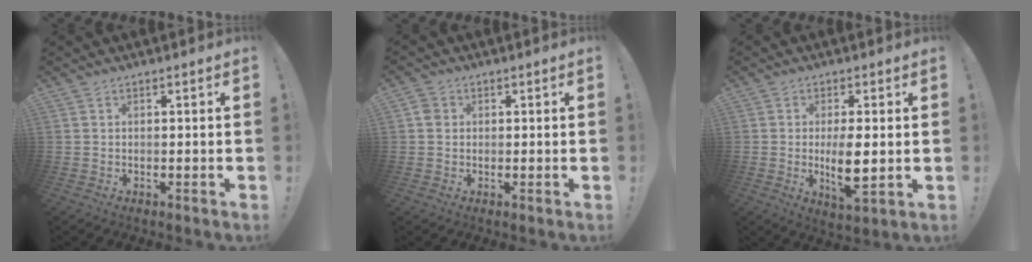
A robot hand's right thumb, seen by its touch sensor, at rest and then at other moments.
{"total": 2.9, "force": [0.4, 2.5, 1.3], "torque": [-0.011, 0.002, 0.007]}
{"total": 8.2, "force": [-0.3, 2.4, 7.9], "torque": [-0.132, -0.020, -0.007]}